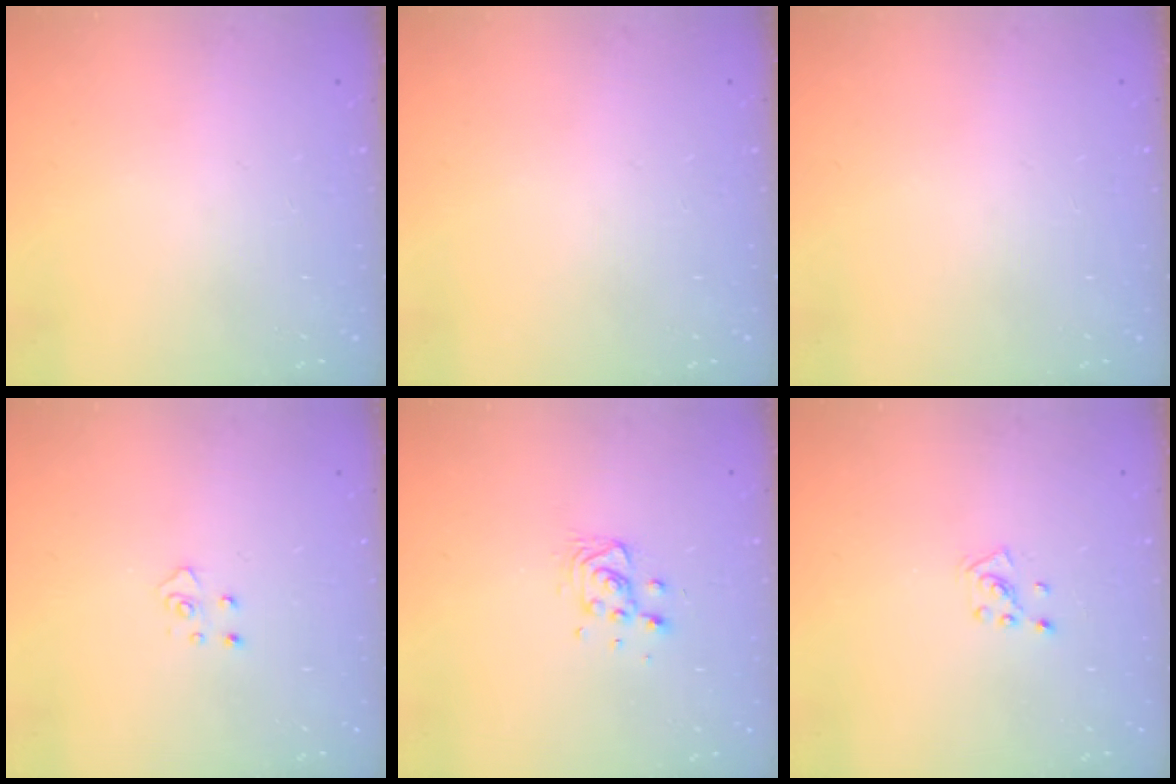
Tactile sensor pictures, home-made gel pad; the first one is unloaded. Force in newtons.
{"total": 0.0}
{"total": 0.0}
{"total": 4.0, "press": 4.0, "slide": 0.4}
{"total": 9.3, "press": 9.0, "slide": 2.3}
{"total": 2.2, "press": 2.2, "slide": 0.3}